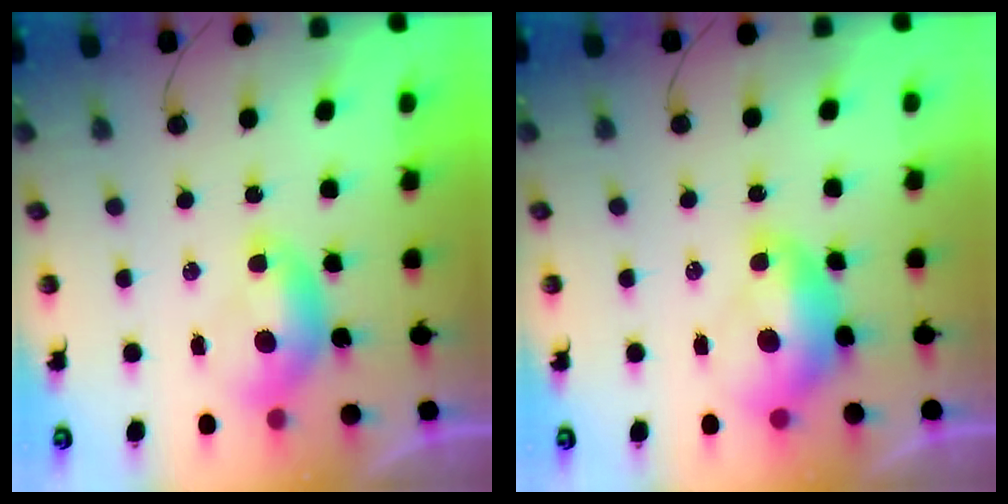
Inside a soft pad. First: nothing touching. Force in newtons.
{"total": 2.4, "press": 2.3, "slide": 0.7}